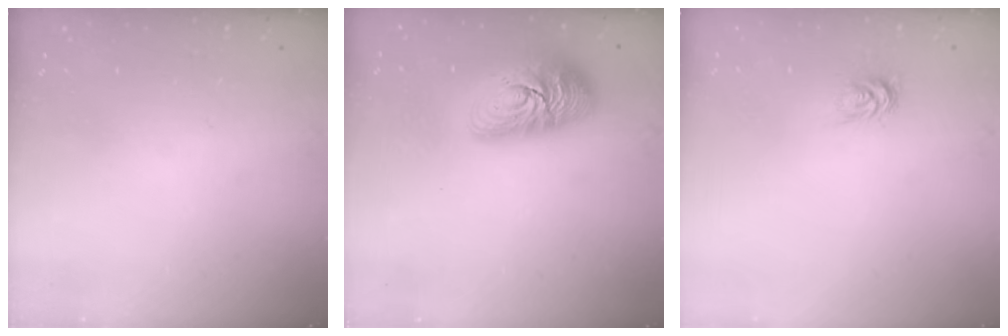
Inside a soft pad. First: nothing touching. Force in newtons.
{"total": 15.8, "press": 15.8, "slide": 1.0}
{"total": 2.5, "press": 2.5, "slide": 0.4}